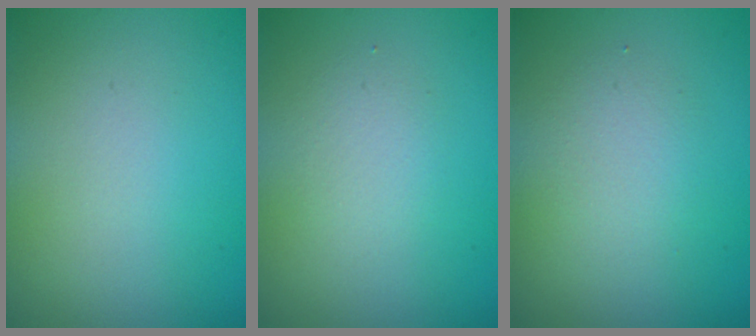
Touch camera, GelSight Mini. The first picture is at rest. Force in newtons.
{"total": 1.6, "press": 1.6, "slide": 0.3}
{"total": 2.2, "press": 2.2, "slide": 0.1}